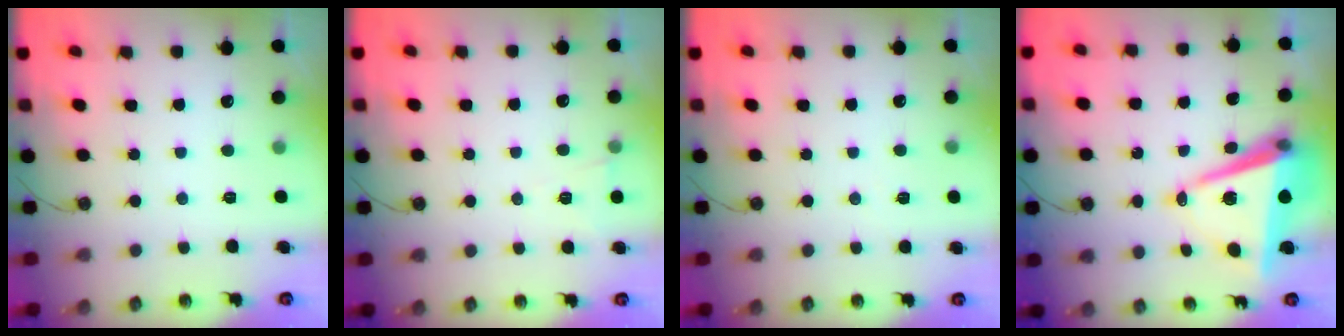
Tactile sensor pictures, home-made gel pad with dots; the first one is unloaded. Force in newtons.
{"total": 5.6, "press": 3.6, "slide": 4.4}
{"total": 2.4, "press": 2.2, "slide": 1.1}
{"total": 10.3, "press": 9.6, "slide": 3.9}